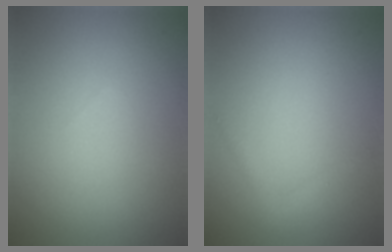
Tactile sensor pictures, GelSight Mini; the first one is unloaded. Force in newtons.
{"total": 1.1, "press": 1.1, "slide": 0.1}